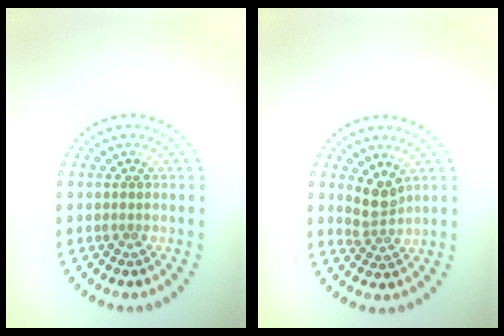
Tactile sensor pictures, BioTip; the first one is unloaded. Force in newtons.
{"total": 2.3, "press": 1.8, "slide": 1.5}